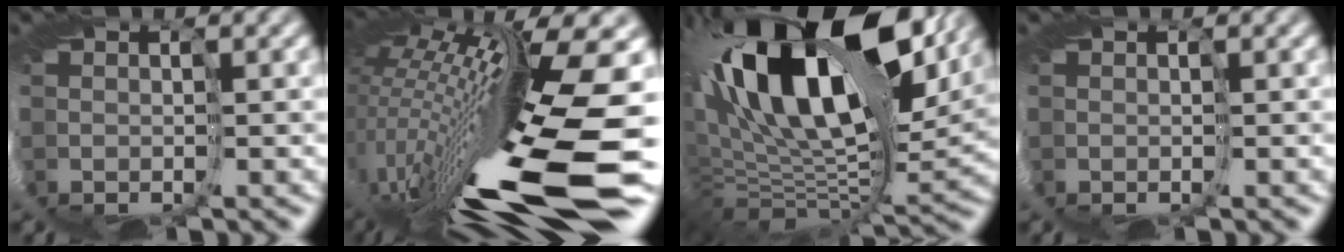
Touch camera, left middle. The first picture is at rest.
{"total": 16.6, "force": [-3.4, 2.1, 16.1], "torque": [-0.302, -0.040, -0.049]}
{"total": 17.1, "force": [7.6, 8.7, 12.6], "torque": [-0.243, 0.008, 0.139]}
{"total": 0.0}